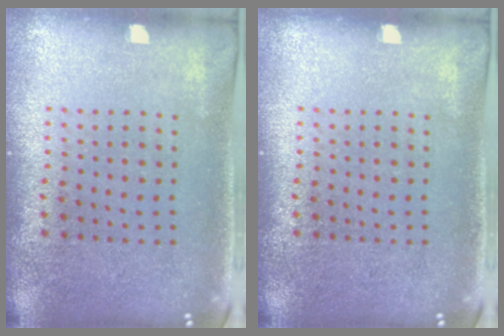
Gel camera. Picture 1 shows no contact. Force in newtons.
{"total": 0.0}